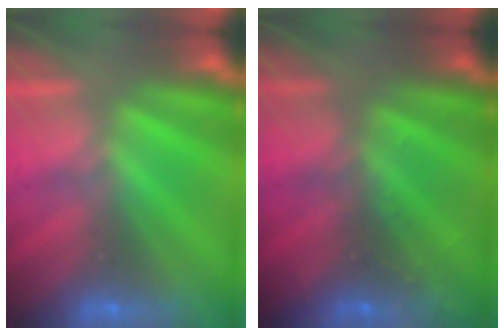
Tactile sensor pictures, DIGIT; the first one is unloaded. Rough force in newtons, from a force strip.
{"total": 7.3}